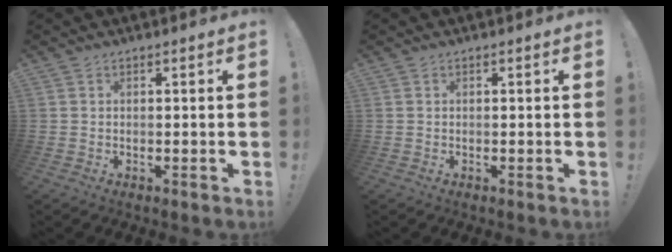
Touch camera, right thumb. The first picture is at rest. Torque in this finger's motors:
{"motor_torque": [-0.19, 0.04, 0.06, -0.02, 0.04]}